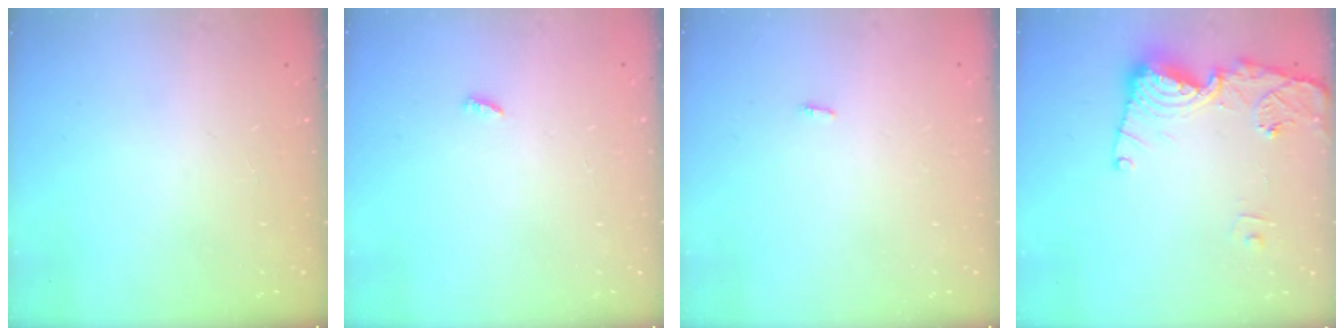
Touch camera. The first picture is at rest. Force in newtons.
{"total": 1.9, "press": 1.9, "slide": 0.3}
{"total": 2.8, "press": 1.8, "slide": 2.2}
{"total": 13.6, "press": 13.5, "slide": 1.8}